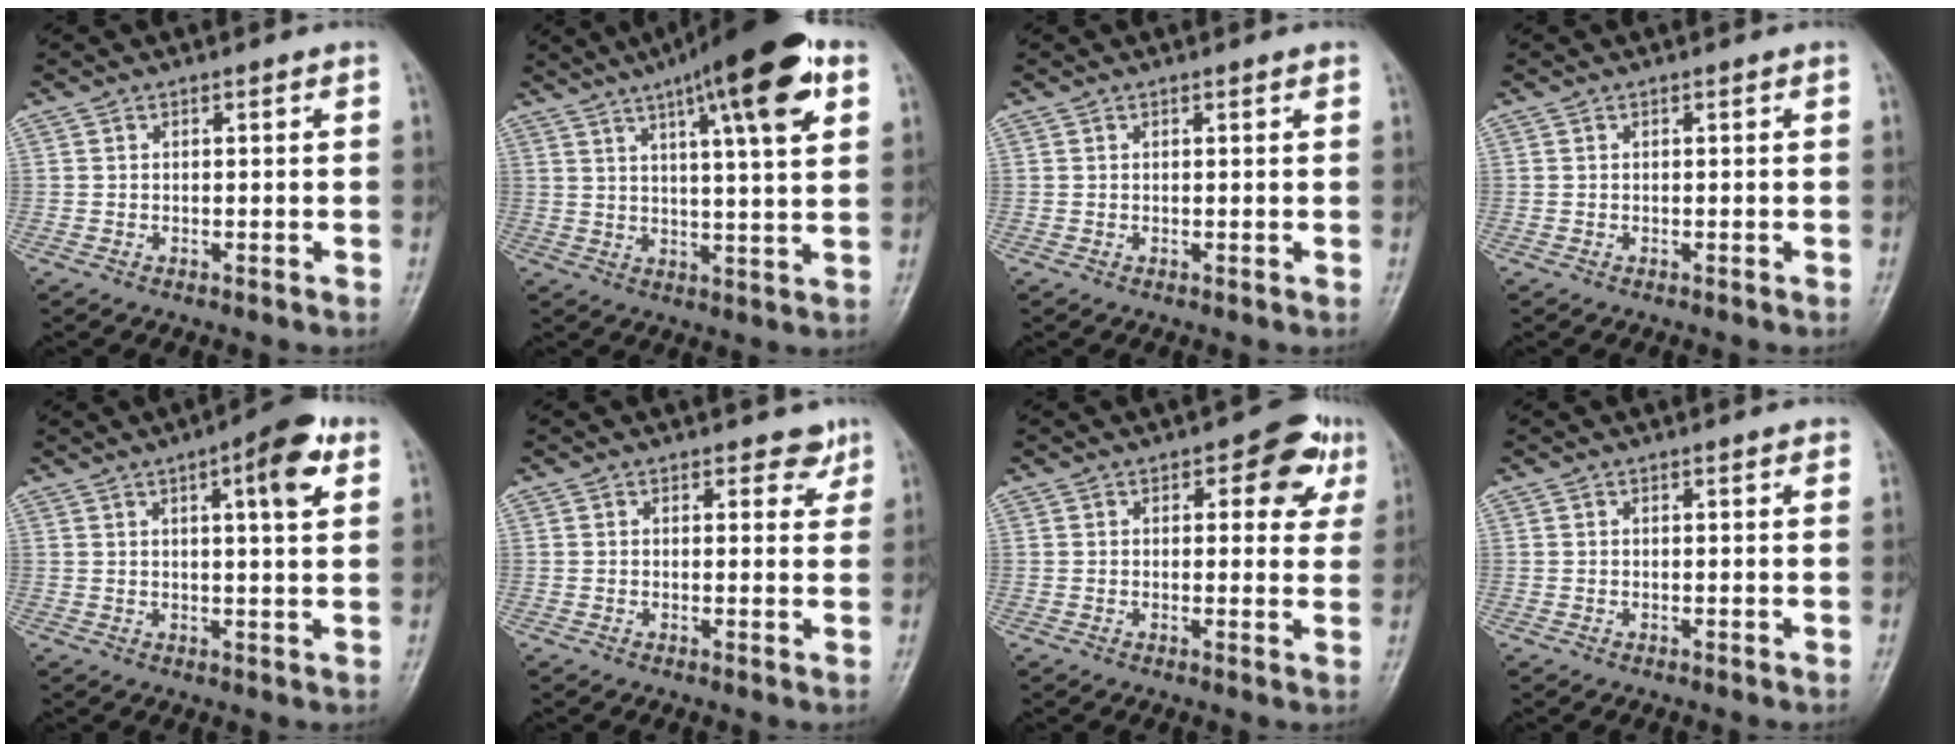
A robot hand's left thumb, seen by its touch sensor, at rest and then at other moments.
{"total": 18.4, "force": [9.1, 3.8, 15.5], "torque": [-0.217, -0.013, 0.131]}
{"total": 0.7, "force": [0.5, 0.1, 0.4], "torque": [-0.007, -0.001, 0.003]}
{"total": 0.0}
{"total": 8.8, "force": [3.8, 2.3, 7.7], "torque": [-0.096, -0.006, 0.046]}
{"total": 2.8, "force": [2.0, 1.6, 1.0], "torque": [0.011, -0.011, 0.020]}
{"total": 7.9, "force": [3.4, 4.4, 5.7], "torque": [-0.024, -0.006, 0.031]}
{"total": 1.1, "force": [0.8, 0.4, 0.6], "torque": [-0.009, -0.002, 0.006]}